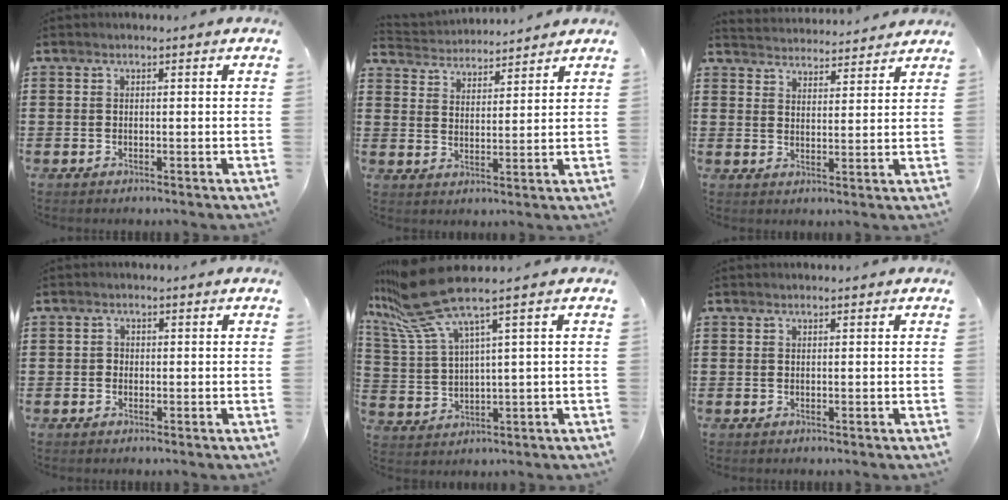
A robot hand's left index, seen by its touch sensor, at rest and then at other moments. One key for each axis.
{"total": 3.6, "fx": 3.5, "fy": 0.3, "fz": -0.5, "tx": -0.009, "ty": -0.019, "tz": 0.062}
{"total": 3.5, "fx": 3.5, "fy": -0.2, "fz": -0.4, "tx": -0.005, "ty": -0.021, "tz": 0.062}
{"total": 0.8, "fx": -0.1, "fy": 0.8, "fz": 0.2, "tx": -0.007, "ty": 0.005, "tz": -0.002}
{"total": 10.1, "fx": 6.9, "fy": 1.2, "fz": 7.2, "tx": -0.194, "ty": -0.040, "tz": 0.116}
{"total": 0.0}